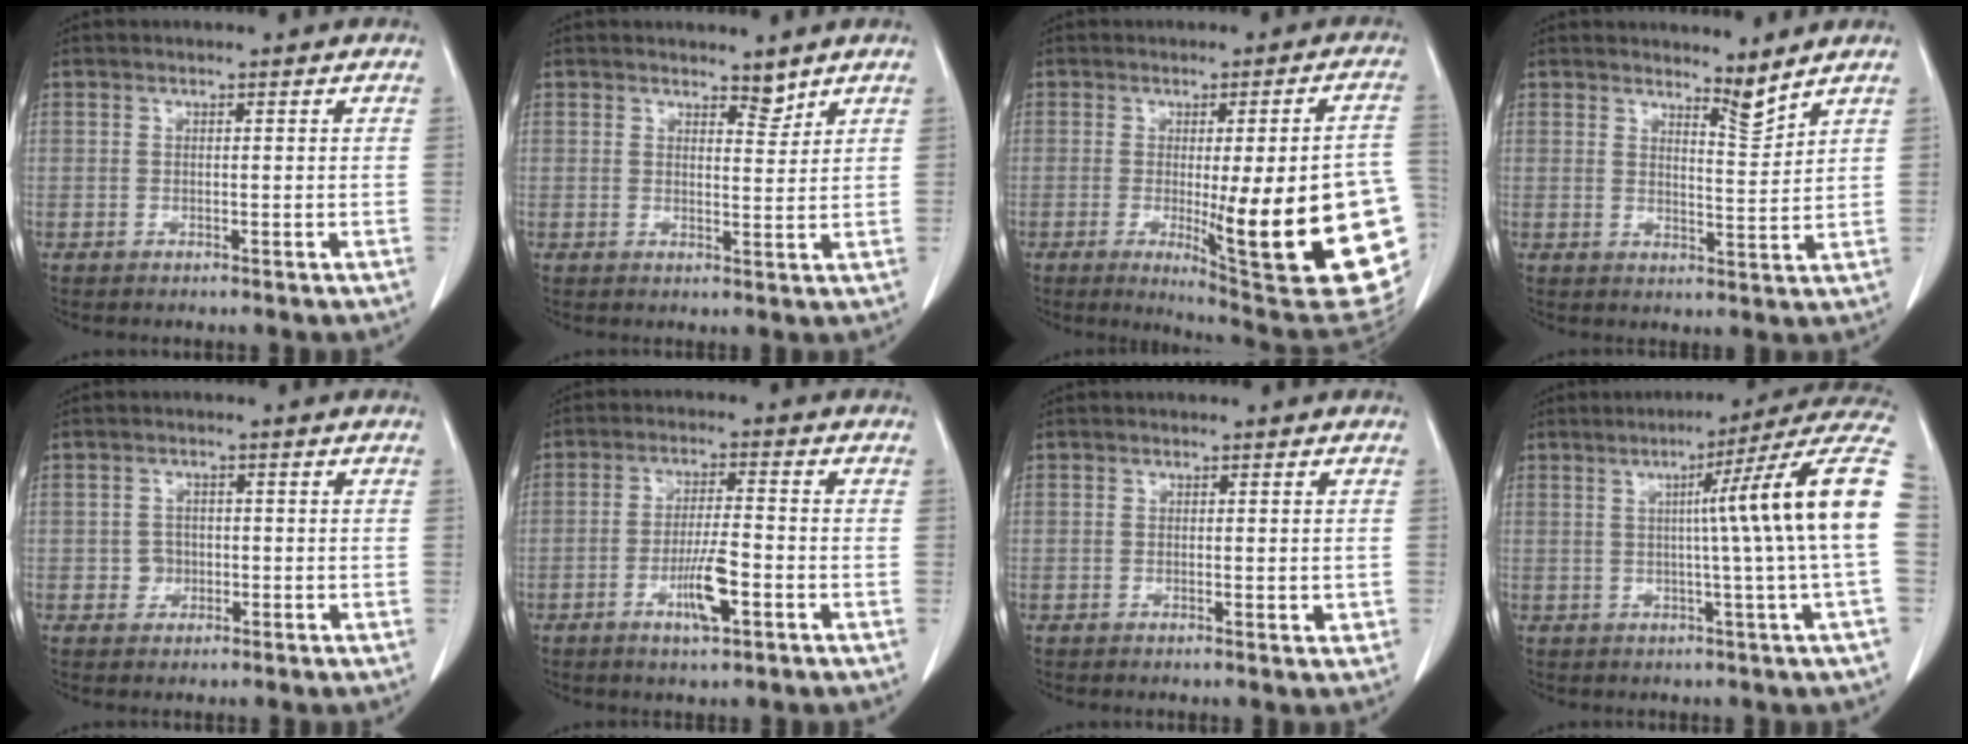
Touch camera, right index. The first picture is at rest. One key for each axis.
{"total": 2.4, "fx": 1.6, "fy": 1.3, "fz": 1.2, "tx": -0.010, "ty": -0.003, "tz": 0.024}
{"total": 22.6, "fx": -5.0, "fy": 1.5, "fz": 22.0, "tx": -0.192, "ty": -0.019, "tz": -0.057}
{"total": 3.3, "fx": 3.2, "fy": -0.1, "fz": 1.0, "tx": -0.022, "ty": -0.021, "tz": 0.055}
{"total": 2.0, "fx": -0.5, "fy": 1.9, "fz": 0.6, "tx": -0.003, "ty": 0.007, "tz": -0.007}
{"total": 6.4, "fx": -2.7, "fy": 0.8, "fz": 5.8, "tx": -0.108, "ty": -0.004, "tz": -0.047}
{"total": 1.8, "fx": -0.3, "fy": 0.6, "fz": 1.6, "tx": -0.020, "ty": -0.003, "tz": 0.000}
{"total": 15.9, "fx": 1.6, "fy": -2.6, "fz": 15.6, "tx": -0.192, "ty": 0.018, "tz": 0.009}